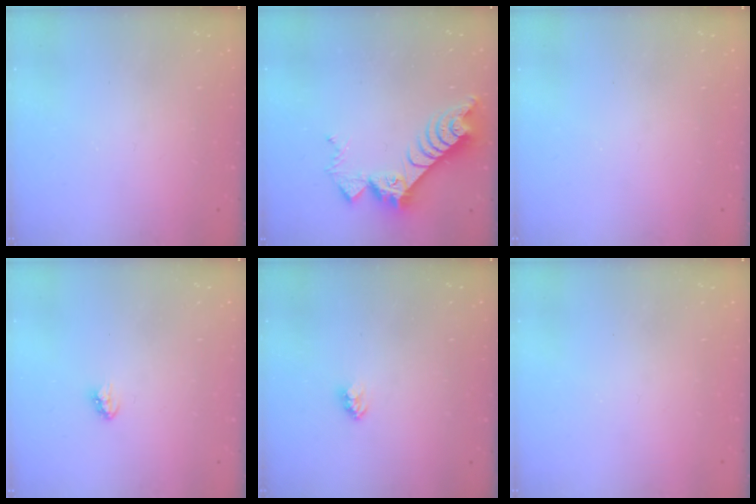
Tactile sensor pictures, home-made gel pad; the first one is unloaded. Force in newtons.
{"total": 9.8, "press": 9.7, "slide": 0.9}
{"total": 0.0}
{"total": 2.9, "press": 2.9, "slide": 0.2}
{"total": 2.4, "press": 2.4, "slide": 0.1}
{"total": 0.0}